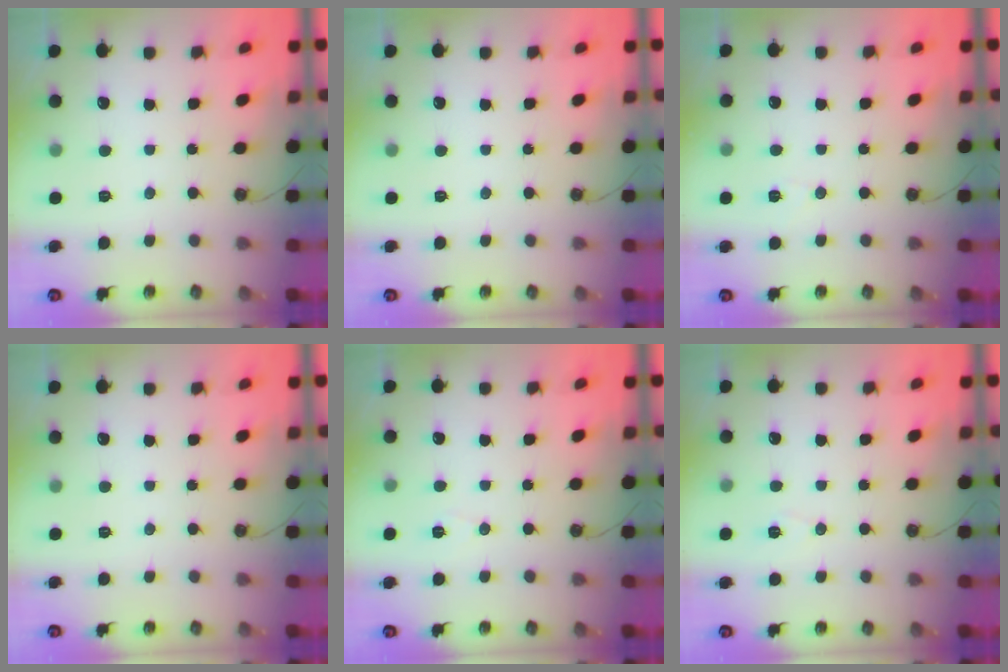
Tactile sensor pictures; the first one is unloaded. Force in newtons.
{"total": 0.0}
{"total": 4.8, "press": 4.5, "slide": 1.7}
{"total": 0.0}
{"total": 5.9, "press": 3.8, "slide": 4.5}
{"total": 6.5, "press": 4.7, "slide": 4.6}